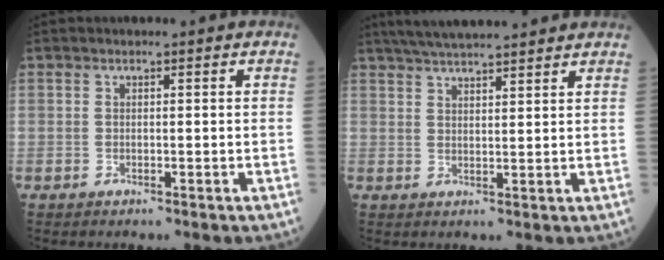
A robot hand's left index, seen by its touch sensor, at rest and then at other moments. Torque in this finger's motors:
{"motor_torque": [0.17, -0.20, 0.08, 0.07]}